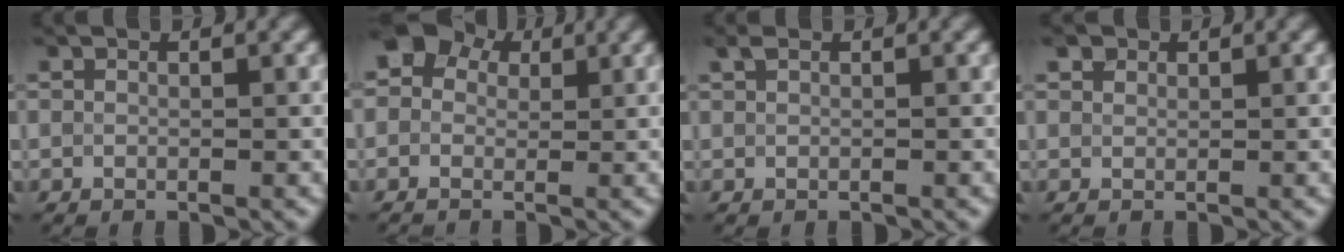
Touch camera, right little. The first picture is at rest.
{"total": 5.6, "force": [1.2, 4.9, 2.3], "torque": [-0.038, 0.028, -0.012]}
{"total": 0.6, "force": [0.4, 0.4, 0.3], "torque": [-0.006, 0.005, 0.004]}
{"total": 1.1, "force": [0.9, 0.6, 0.3], "torque": [-0.004, 0.003, 0.007]}